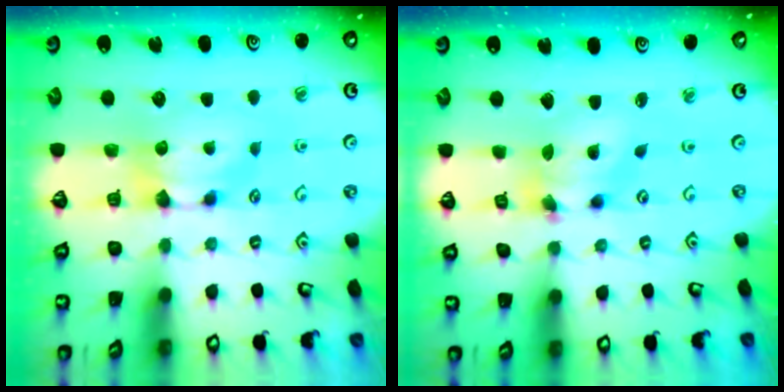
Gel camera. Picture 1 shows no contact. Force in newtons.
{"total": 5.4, "press": 5.1, "slide": 1.7}